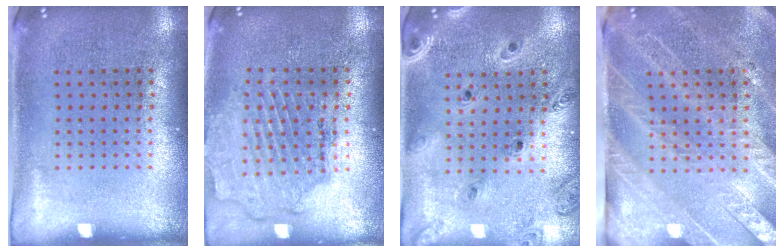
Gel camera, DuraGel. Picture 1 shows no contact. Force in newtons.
{"total": 1.6, "press": 1.6, "slide": 0.4}
{"total": 1.4, "press": 1.3, "slide": 0.3}
{"total": 3.4, "press": 2.9, "slide": 1.7}